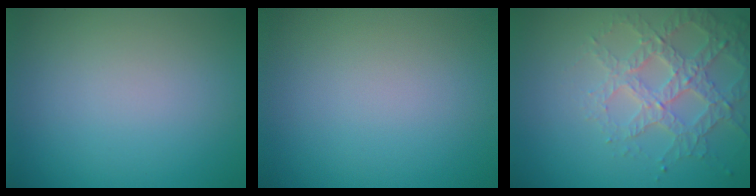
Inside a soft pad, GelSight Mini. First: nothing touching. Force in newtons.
{"total": 0.0}
{"total": 3.7, "press": 3.7, "slide": 0.6}